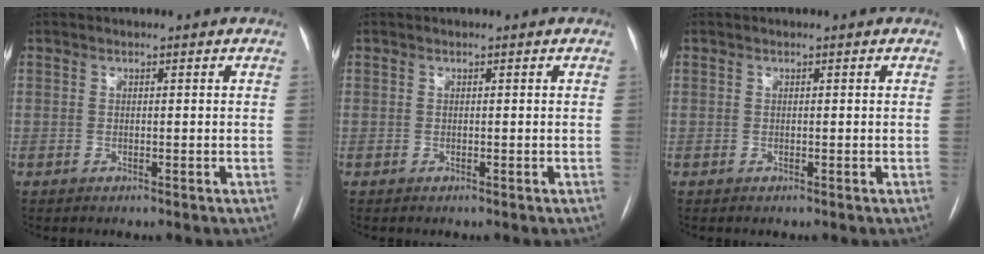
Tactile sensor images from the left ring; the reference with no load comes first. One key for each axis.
{"total": 0.0}
{"total": 0.0}